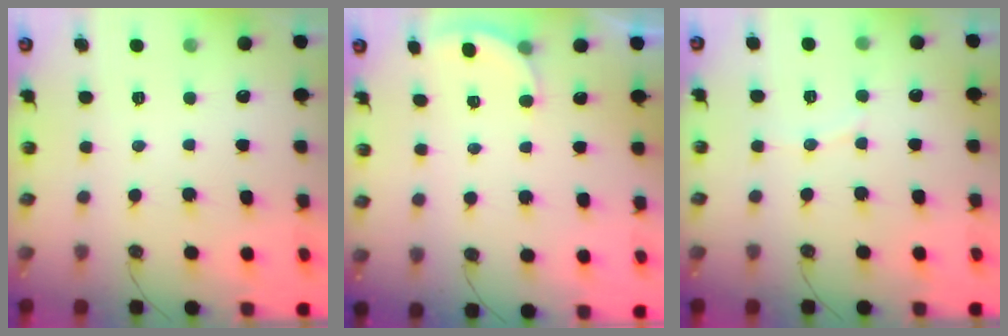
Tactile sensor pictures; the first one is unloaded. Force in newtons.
{"total": 2.8, "press": 2.6, "slide": 1.0}
{"total": 4.0, "press": 3.9, "slide": 1.1}